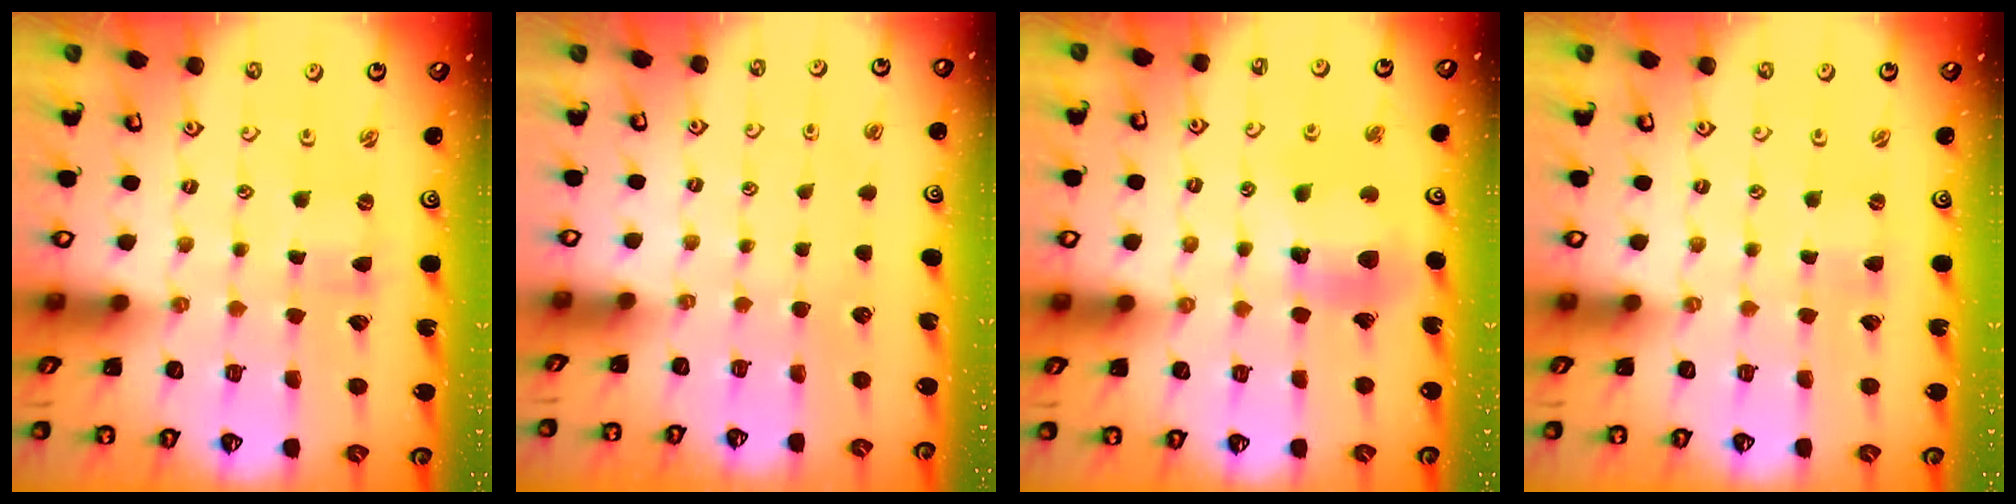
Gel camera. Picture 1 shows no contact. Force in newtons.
{"total": 0.0}
{"total": 12.0, "press": 11.9, "slide": 1.5}
{"total": 0.0}